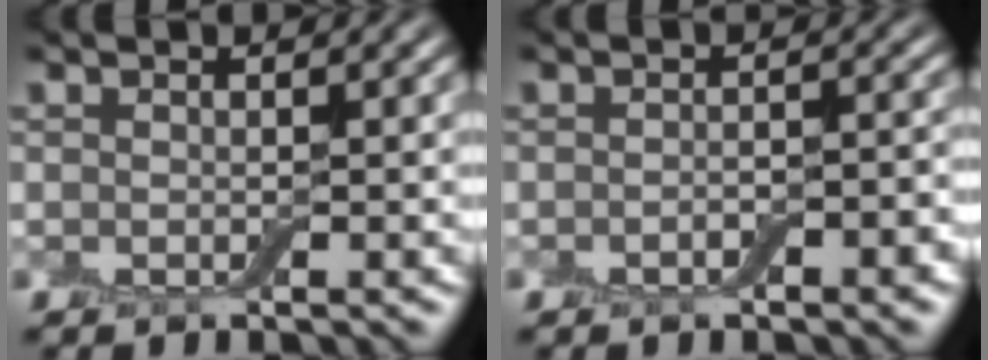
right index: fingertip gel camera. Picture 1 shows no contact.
{"total": 2.3, "force": [-1.0, 1.0, 1.9], "torque": [-0.026, 0.001, -0.013]}